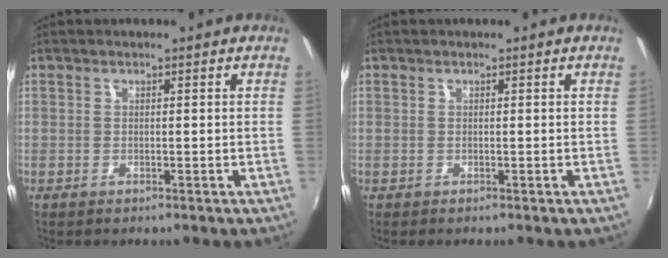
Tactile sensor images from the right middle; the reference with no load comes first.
{"total": 0.0}